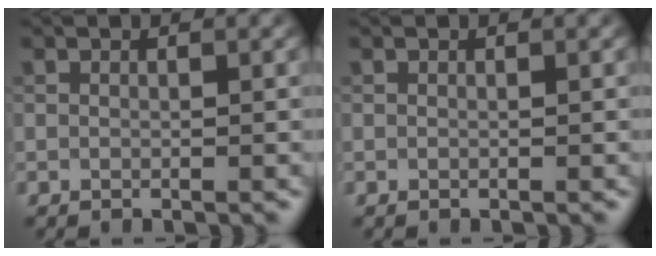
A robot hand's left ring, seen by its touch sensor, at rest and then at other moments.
{"total": 0.0}